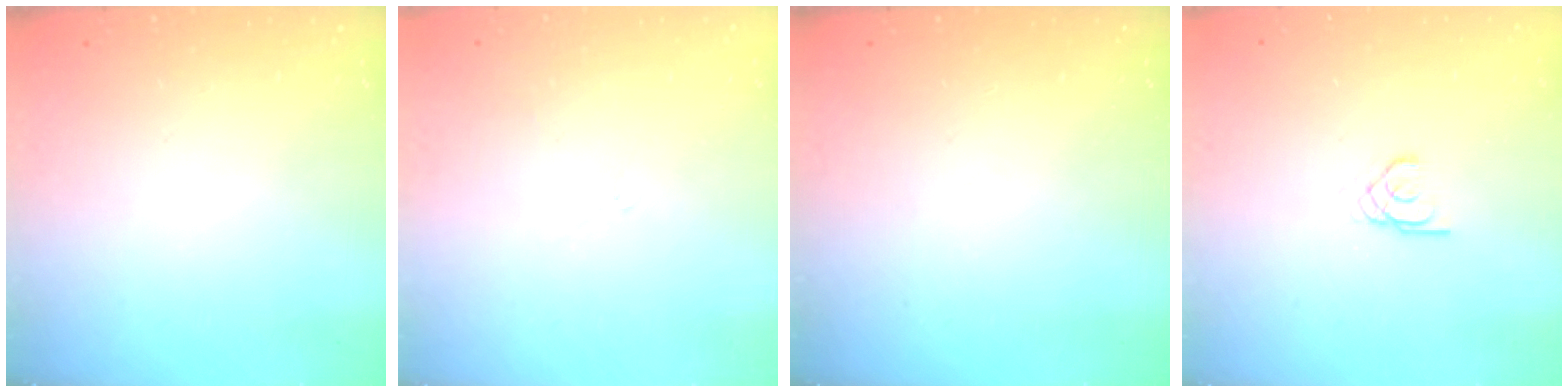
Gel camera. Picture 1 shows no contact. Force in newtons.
{"total": 2.6, "press": 2.5, "slide": 0.6}
{"total": 0.0}
{"total": 1.9, "press": 1.9, "slide": 0.1}